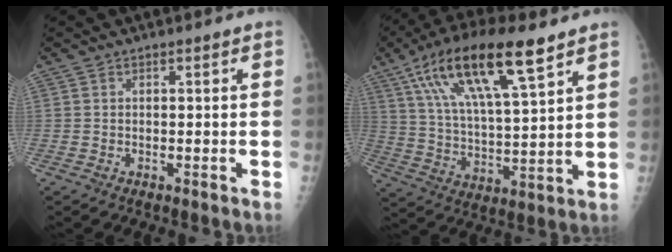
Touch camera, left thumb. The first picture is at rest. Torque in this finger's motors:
{"motor_torque": [1.14, 1.16, 1.39, -1.38, 0.61]}